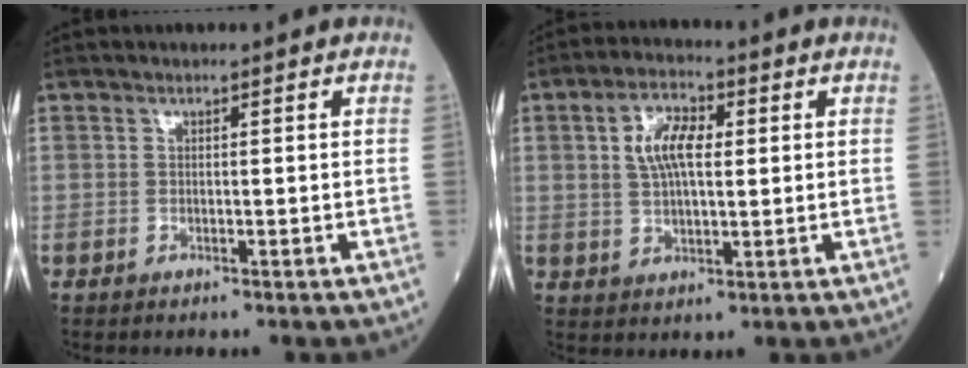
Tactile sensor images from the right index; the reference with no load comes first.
{"total": 7.4, "force": [1.7, 3.2, 6.4], "torque": [-0.125, 0.014, 0.033]}